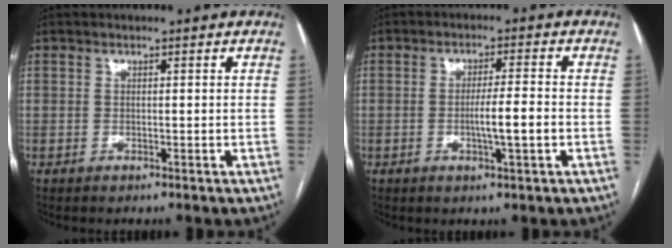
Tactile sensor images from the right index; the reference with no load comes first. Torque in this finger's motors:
{"motor_torque": [0.75, -0.09, 0.48, 0.05]}